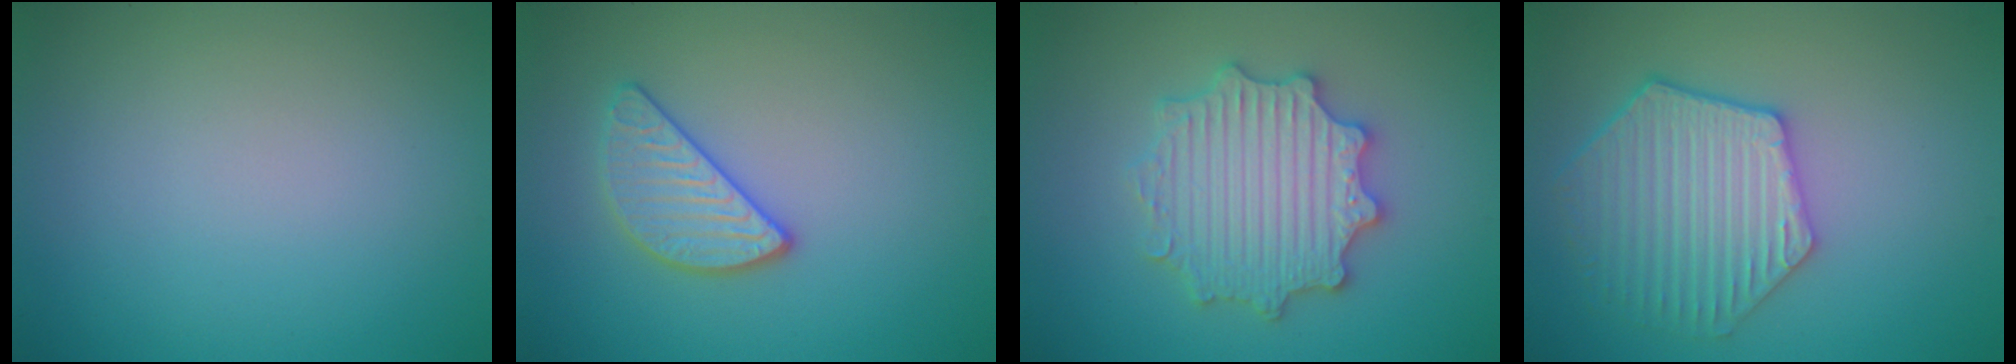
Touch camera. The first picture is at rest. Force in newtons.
{"total": 2.8, "press": 2.7, "slide": 0.4}
{"total": 5.6, "press": 5.6, "slide": 1.0}
{"total": 5.3, "press": 4.9, "slide": 2.0}